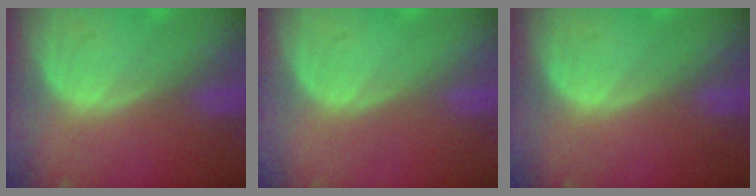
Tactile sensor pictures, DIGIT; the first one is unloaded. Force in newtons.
{"total": 0.0}
{"total": 0.0}